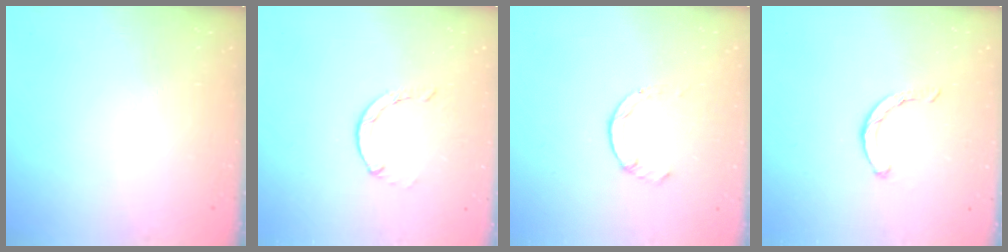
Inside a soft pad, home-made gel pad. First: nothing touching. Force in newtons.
{"total": 1.3, "press": 1.2, "slide": 0.3}
{"total": 1.4, "press": 1.4, "slide": 0.2}
{"total": 2.1, "press": 2.1, "slide": 0.3}